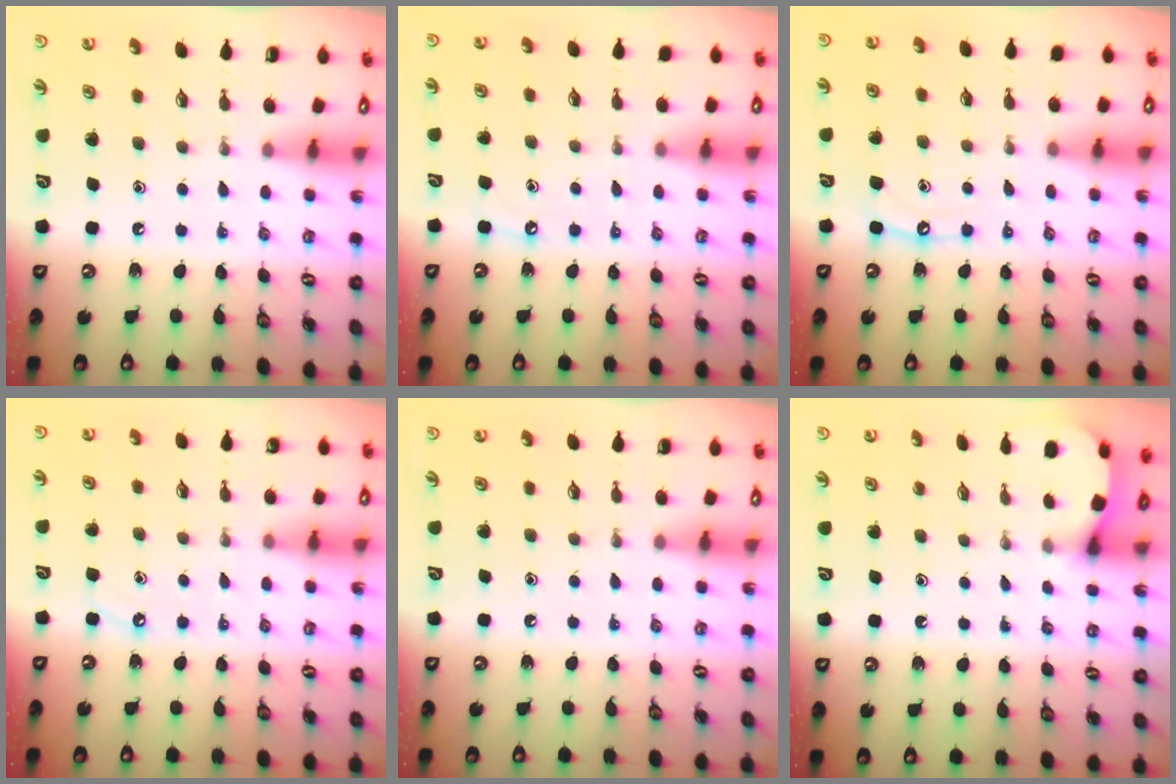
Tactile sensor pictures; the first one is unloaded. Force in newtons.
{"total": 4.0, "press": 3.9, "slide": 0.6}
{"total": 5.7, "press": 5.7, "slide": 0.5}
{"total": 3.9, "press": 3.9, "slide": 0.5}
{"total": 0.0}
{"total": 2.6, "press": 2.6, "slide": 0.4}